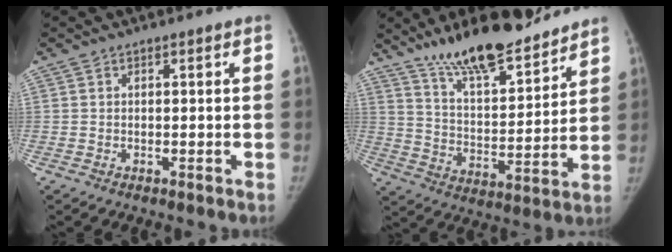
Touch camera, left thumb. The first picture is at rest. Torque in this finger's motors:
{"motor_torque": [0.38, -0.12, 1.20, -0.99, 0.15]}